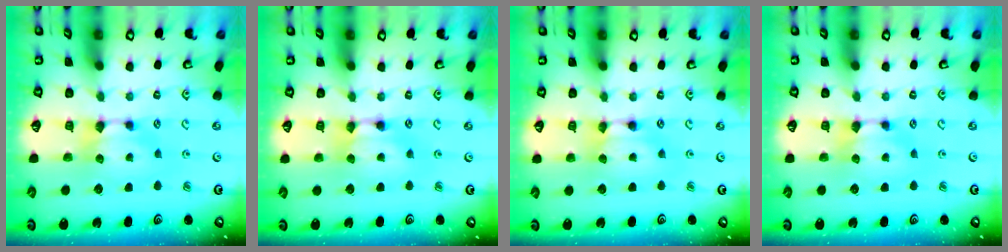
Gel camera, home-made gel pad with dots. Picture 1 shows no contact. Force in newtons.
{"total": 2.0, "press": 2.0, "slide": 0.1}
{"total": 1.8, "press": 1.8, "slide": 0.1}
{"total": 0.0}